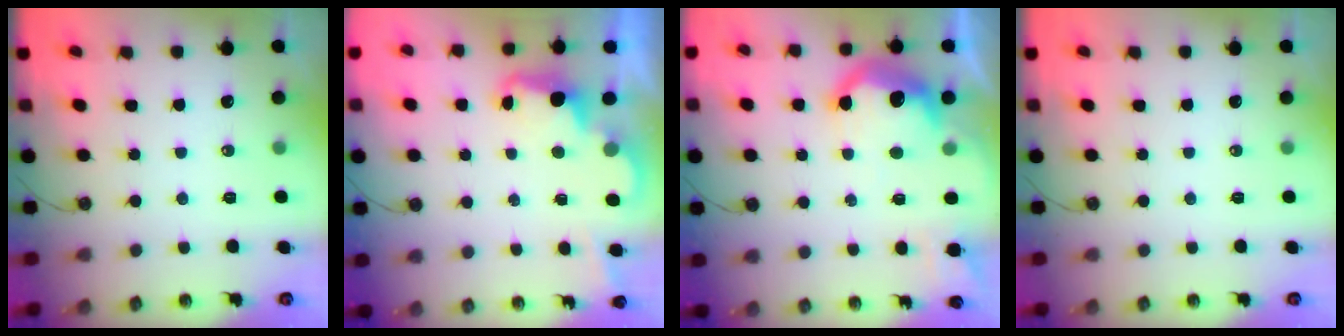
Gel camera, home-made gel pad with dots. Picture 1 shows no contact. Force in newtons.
{"total": 2.4, "press": 2.4, "slide": 0.6}
{"total": 14.9, "press": 14.9, "slide": 1.1}
{"total": 0.0}